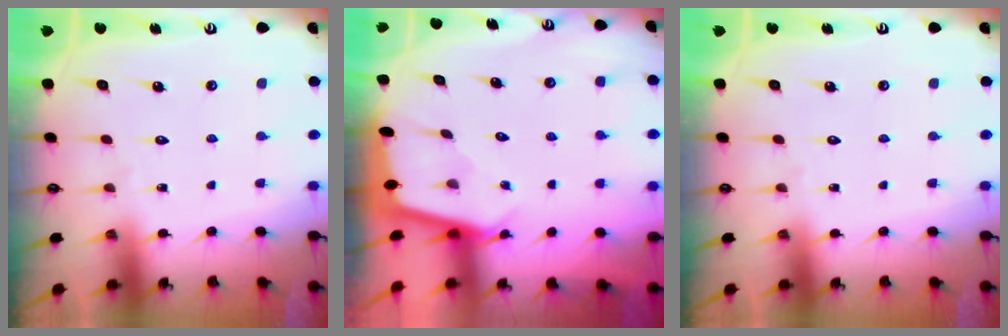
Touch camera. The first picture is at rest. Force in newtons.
{"total": 2.0, "press": 2.0, "slide": 0.2}
{"total": 0.0}